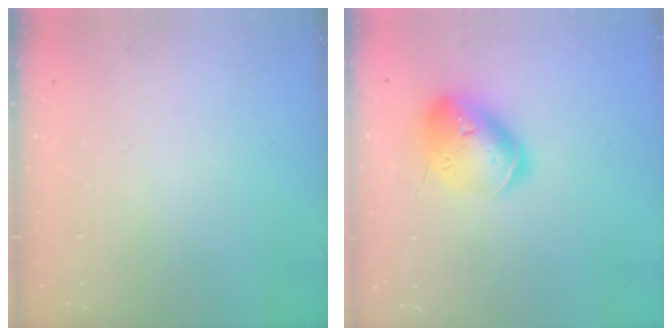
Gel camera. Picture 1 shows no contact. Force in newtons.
{"total": 18.4, "press": 18.2, "slide": 2.7}